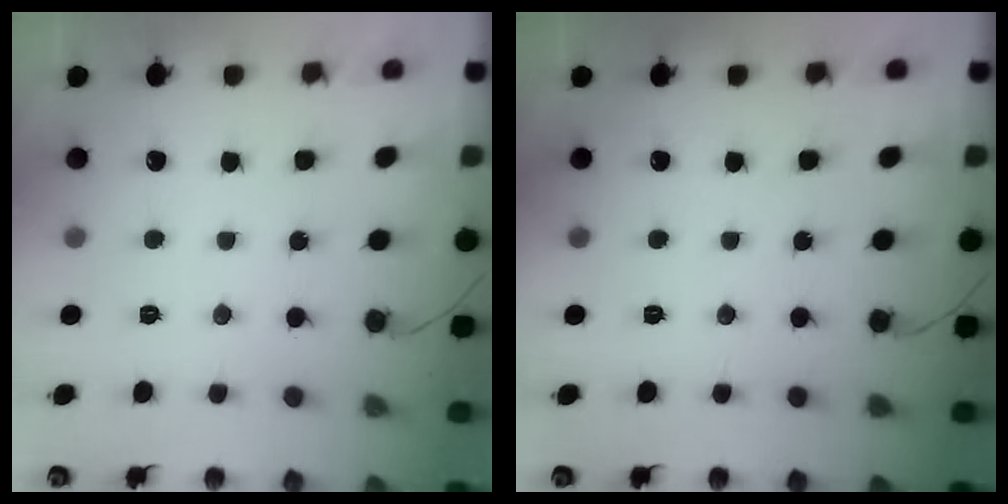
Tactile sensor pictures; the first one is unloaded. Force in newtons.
{"total": 0.0}